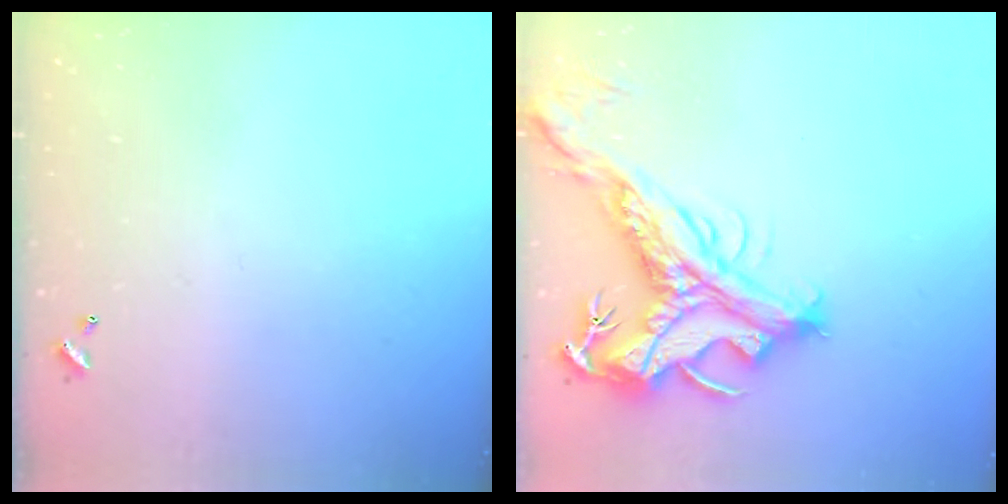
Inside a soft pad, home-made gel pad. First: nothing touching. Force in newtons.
{"total": 9.3, "press": 9.1, "slide": 2.0}